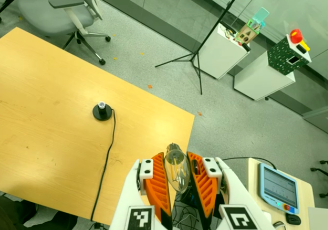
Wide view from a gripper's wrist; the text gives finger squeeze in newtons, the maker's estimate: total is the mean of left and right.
{"total": 13.8, "left": 14.8, "right": 12.9}